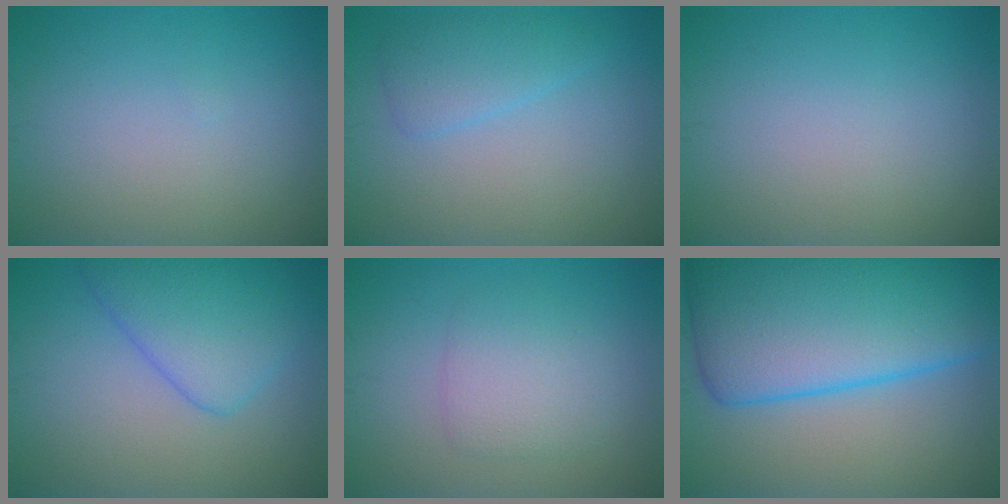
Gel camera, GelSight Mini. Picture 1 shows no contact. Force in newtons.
{"total": 2.6, "press": 2.6, "slide": 0.1}
{"total": 0.0}
{"total": 5.4, "press": 5.4, "slide": 0.3}
{"total": 2.8, "press": 2.8, "slide": 0.0}
{"total": 14.6, "press": 14.6, "slide": 0.4}